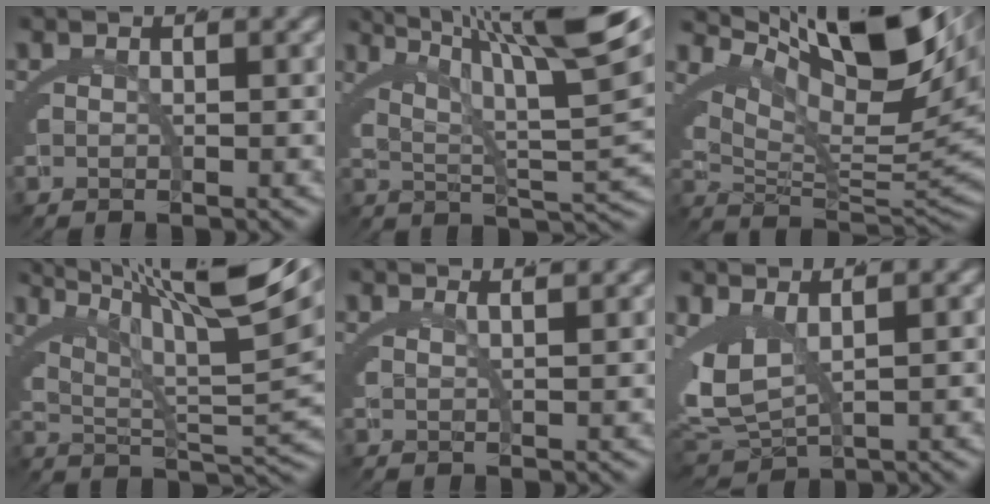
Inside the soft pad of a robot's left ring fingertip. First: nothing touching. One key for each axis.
{"total": 9.9, "fx": 4.9, "fy": 2.5, "fz": 8.3, "tx": -0.095, "ty": 0.010, "tz": 0.068}
{"total": 14.7, "fx": 6.1, "fy": 6.0, "fz": 12.0, "tx": -0.174, "ty": 0.013, "tz": 0.092}
{"total": 11.3, "fx": 5.7, "fy": 2.8, "fz": 9.3, "tx": -0.119, "ty": 0.010, "tz": 0.086}
{"total": 2.0, "fx": 1.5, "fy": -0.6, "fz": 1.1, "tx": -0.014, "ty": 0.001, "tz": 0.023}
{"total": 6.0, "fx": 0.6, "fy": 4.7, "fz": 3.7, "tx": -0.112, "ty": -0.024, "tz": 0.024}